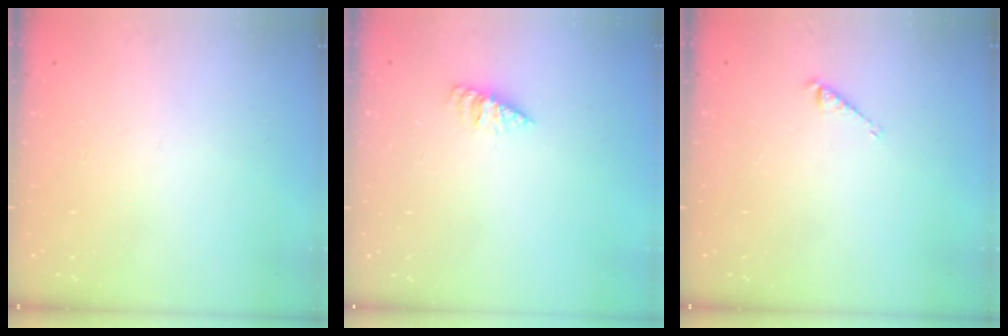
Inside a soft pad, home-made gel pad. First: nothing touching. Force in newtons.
{"total": 2.6, "press": 2.6, "slide": 0.4}
{"total": 3.3, "press": 3.3, "slide": 0.4}